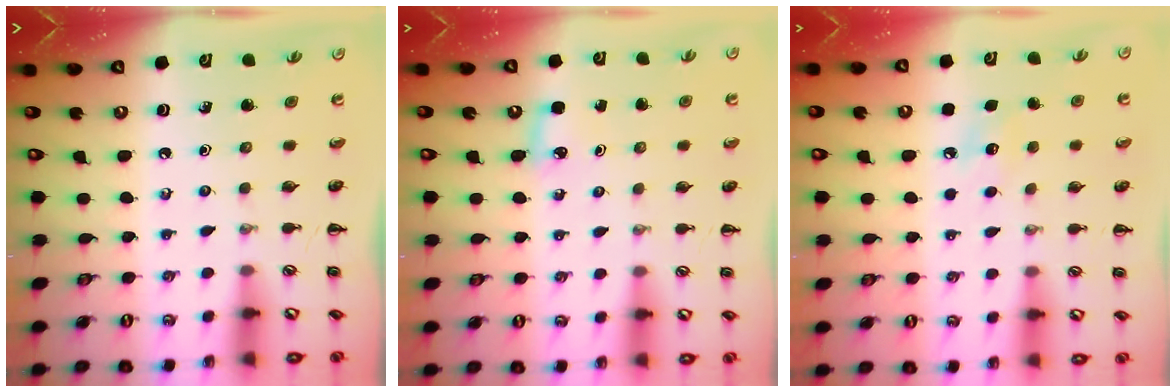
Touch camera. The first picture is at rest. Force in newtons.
{"total": 4.9, "press": 4.5, "slide": 1.7}
{"total": 6.7, "press": 6.4, "slide": 1.8}